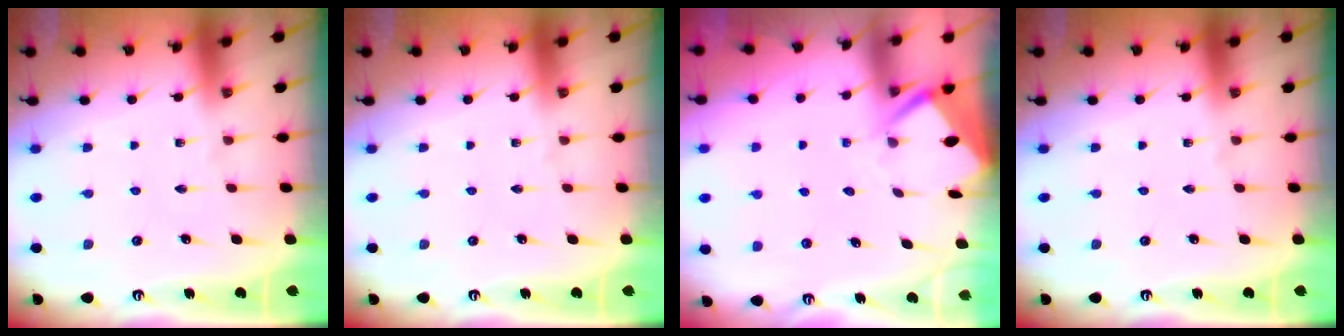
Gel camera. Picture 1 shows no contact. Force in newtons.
{"total": 0.0}
{"total": 3.5, "press": 3.5, "slide": 0.3}
{"total": 0.0}